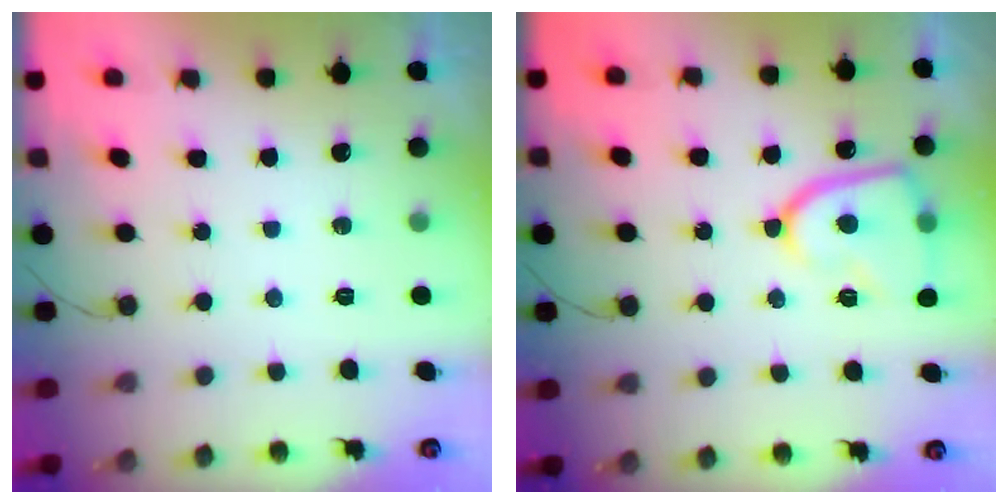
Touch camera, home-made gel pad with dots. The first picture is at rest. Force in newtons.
{"total": 13.7, "press": 13.6, "slide": 1.4}